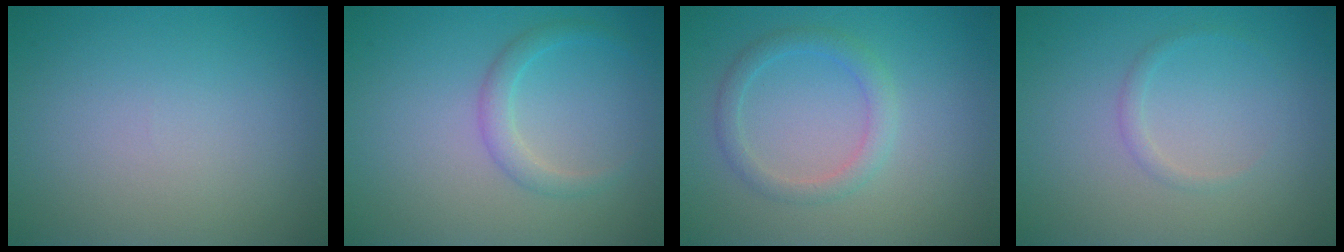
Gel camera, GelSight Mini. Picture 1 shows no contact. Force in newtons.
{"total": 1.8, "press": 1.8, "slide": 0.0}
{"total": 2.1, "press": 2.1, "slide": 0.1}
{"total": 0.8, "press": 0.8, "slide": 0.0}